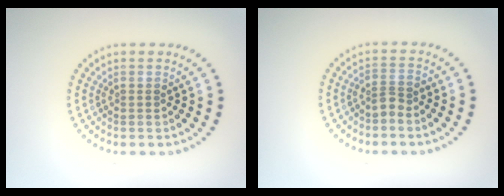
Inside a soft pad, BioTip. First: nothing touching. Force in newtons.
{"total": 1.4, "press": 1.2, "slide": 0.9}